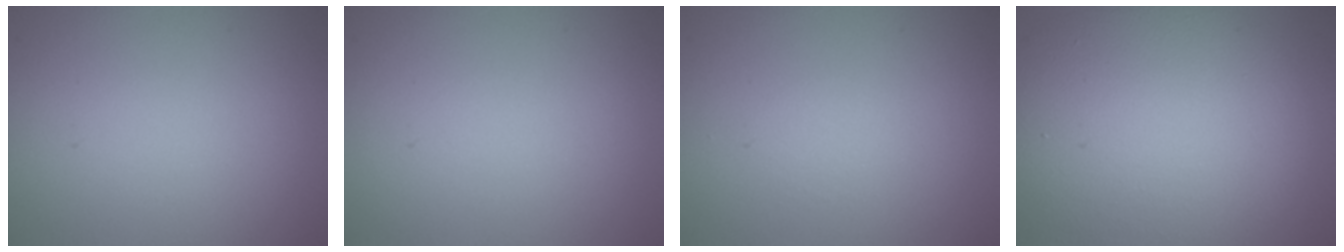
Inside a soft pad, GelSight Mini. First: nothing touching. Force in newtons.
{"total": 0.0}
{"total": 0.0}
{"total": 11.6, "press": 11.6, "slide": 0.7}